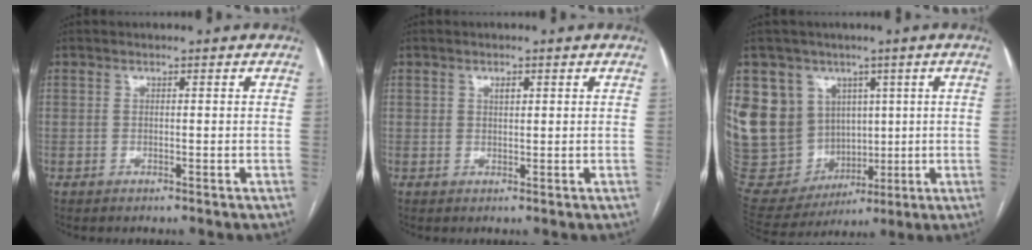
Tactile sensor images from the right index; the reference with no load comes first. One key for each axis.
{"total": 1.3, "fx": 0.5, "fy": 0.8, "fz": 0.8, "tx": -0.014, "ty": 0.000, "tz": 0.010}
{"total": 19.7, "fx": 5.0, "fy": 17.6, "fz": 7.3, "tx": -0.196, "ty": 0.058, "tz": 0.129}